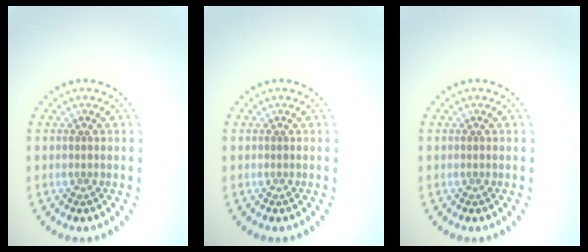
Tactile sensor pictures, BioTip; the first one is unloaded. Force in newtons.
{"total": 0.0}
{"total": 0.0}